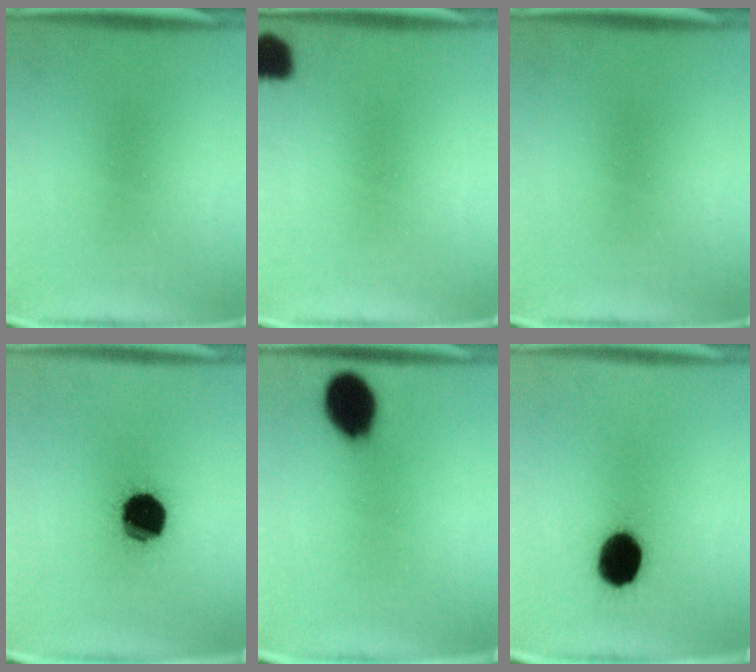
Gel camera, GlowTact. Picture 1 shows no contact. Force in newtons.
{"total": 5.0}
{"total": 0.0}
{"total": 18.1}
{"total": 11.8}
{"total": 13.9}